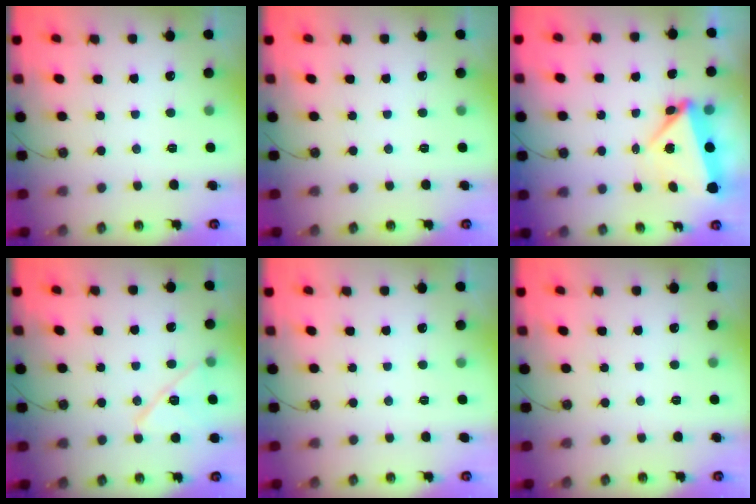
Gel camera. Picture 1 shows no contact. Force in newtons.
{"total": 0.0}
{"total": 5.4, "press": 5.2, "slide": 1.2}
{"total": 12.7, "press": 12.7, "slide": 0.7}
{"total": 0.0}
{"total": 0.0}